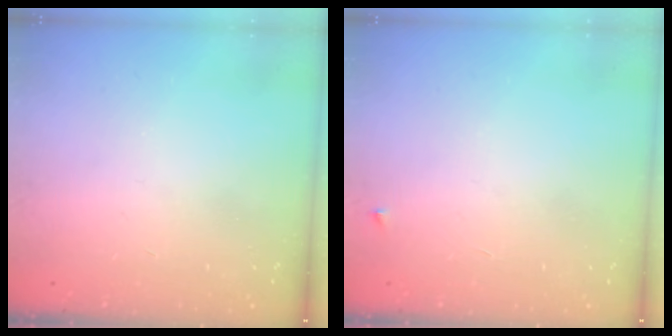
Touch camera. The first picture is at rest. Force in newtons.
{"total": 2.3, "press": 2.3, "slide": 0.3}